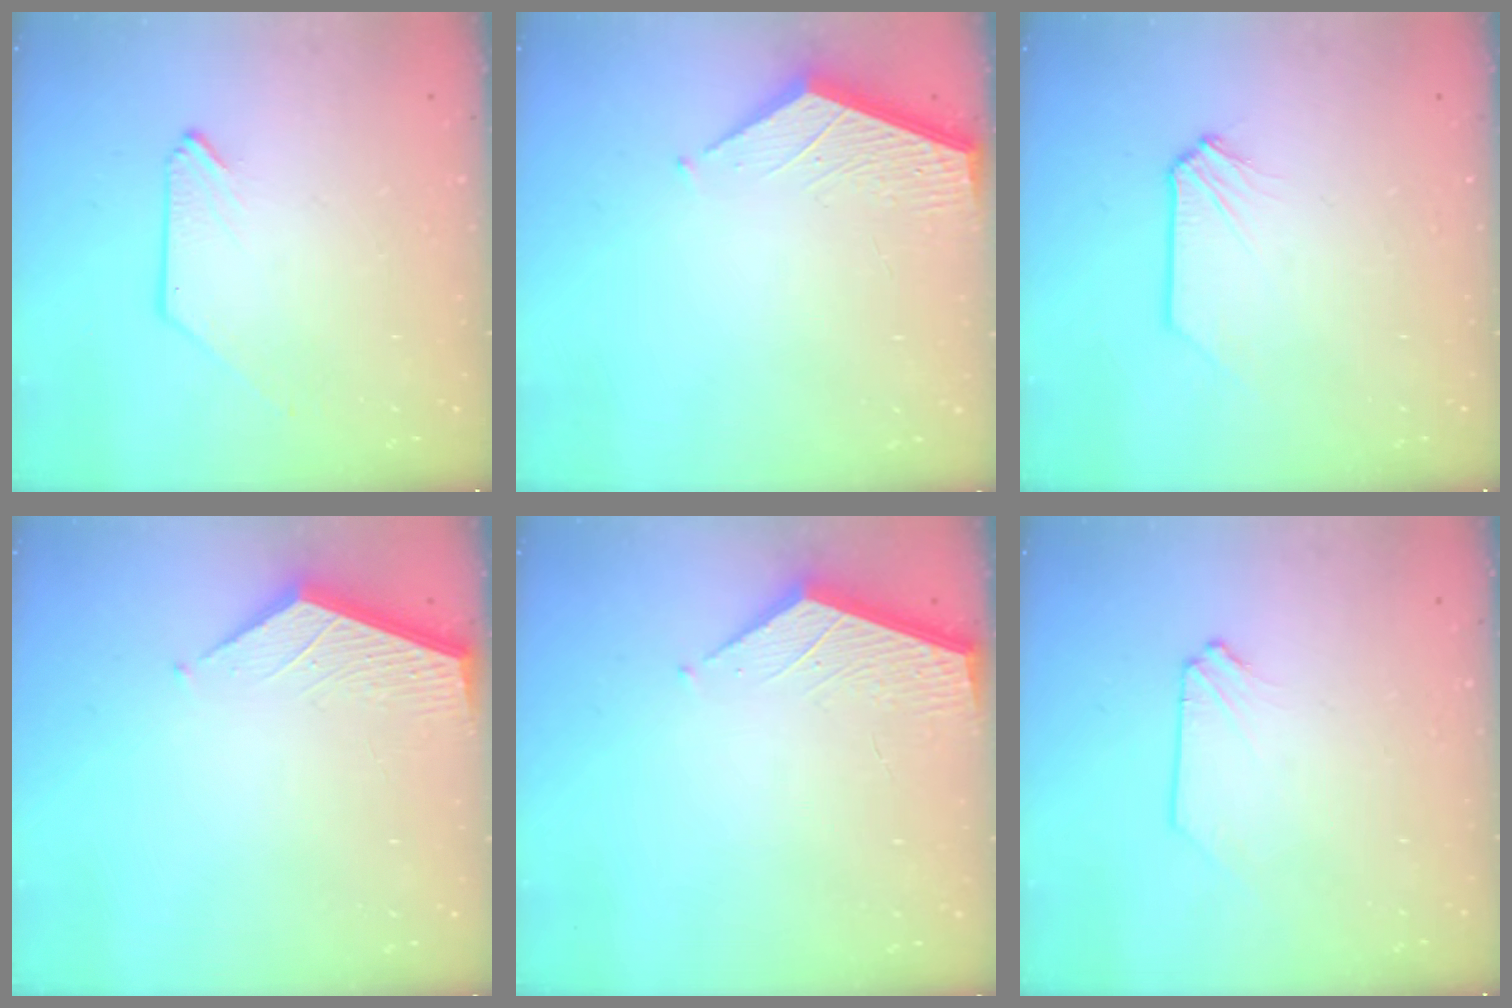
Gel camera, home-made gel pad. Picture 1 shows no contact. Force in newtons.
{"total": 3.4, "press": 3.4, "slide": 0.3}
{"total": 0.0}
{"total": 3.6, "press": 3.5, "slide": 0.3}
{"total": 1.9, "press": 1.9, "slide": 0.2}
{"total": 0.0}